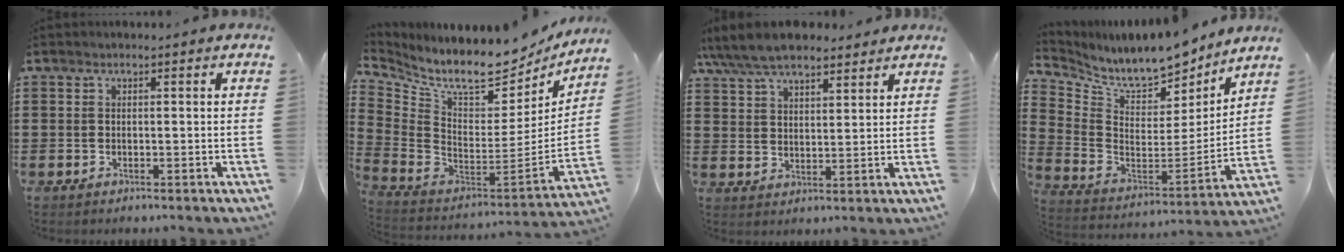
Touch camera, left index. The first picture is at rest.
{"total": 9.0, "force": [8.0, 1.5, 3.8], "torque": [-0.100, -0.081, 0.132]}
{"total": 8.0, "force": [6.9, 2.5, 3.0], "torque": [-0.083, -0.010, 0.130]}
{"total": 8.4, "force": [7.9, 1.6, 2.3], "torque": [-0.080, -0.070, 0.133]}